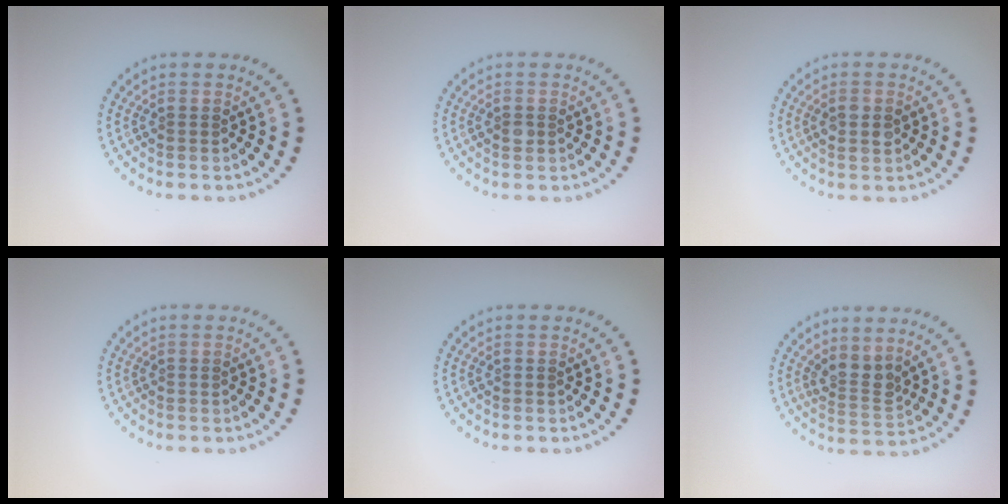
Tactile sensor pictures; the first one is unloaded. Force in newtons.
{"total": 0.9, "press": 0.9, "slide": 0.2}
{"total": 1.7, "press": 1.6, "slide": 0.2}
{"total": 0.0}
{"total": 0.0}
{"total": 2.6, "press": 2.0, "slide": 1.8}